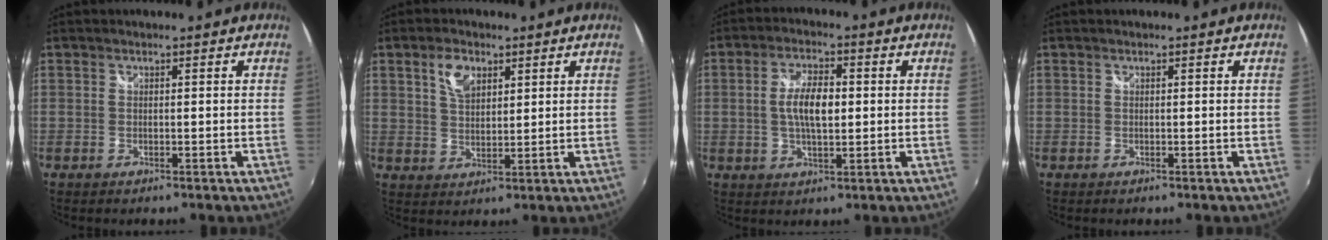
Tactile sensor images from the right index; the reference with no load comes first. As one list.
[{"total": 5.5, "force": [2.7, 3.2, 3.6], "torque": [-0.063, 0.010, 0.051]}, {"total": 7.1, "force": [0.2, 3.0, 6.4], "torque": [-0.121, 0.007, 0.005]}, {"total": 0.0}]